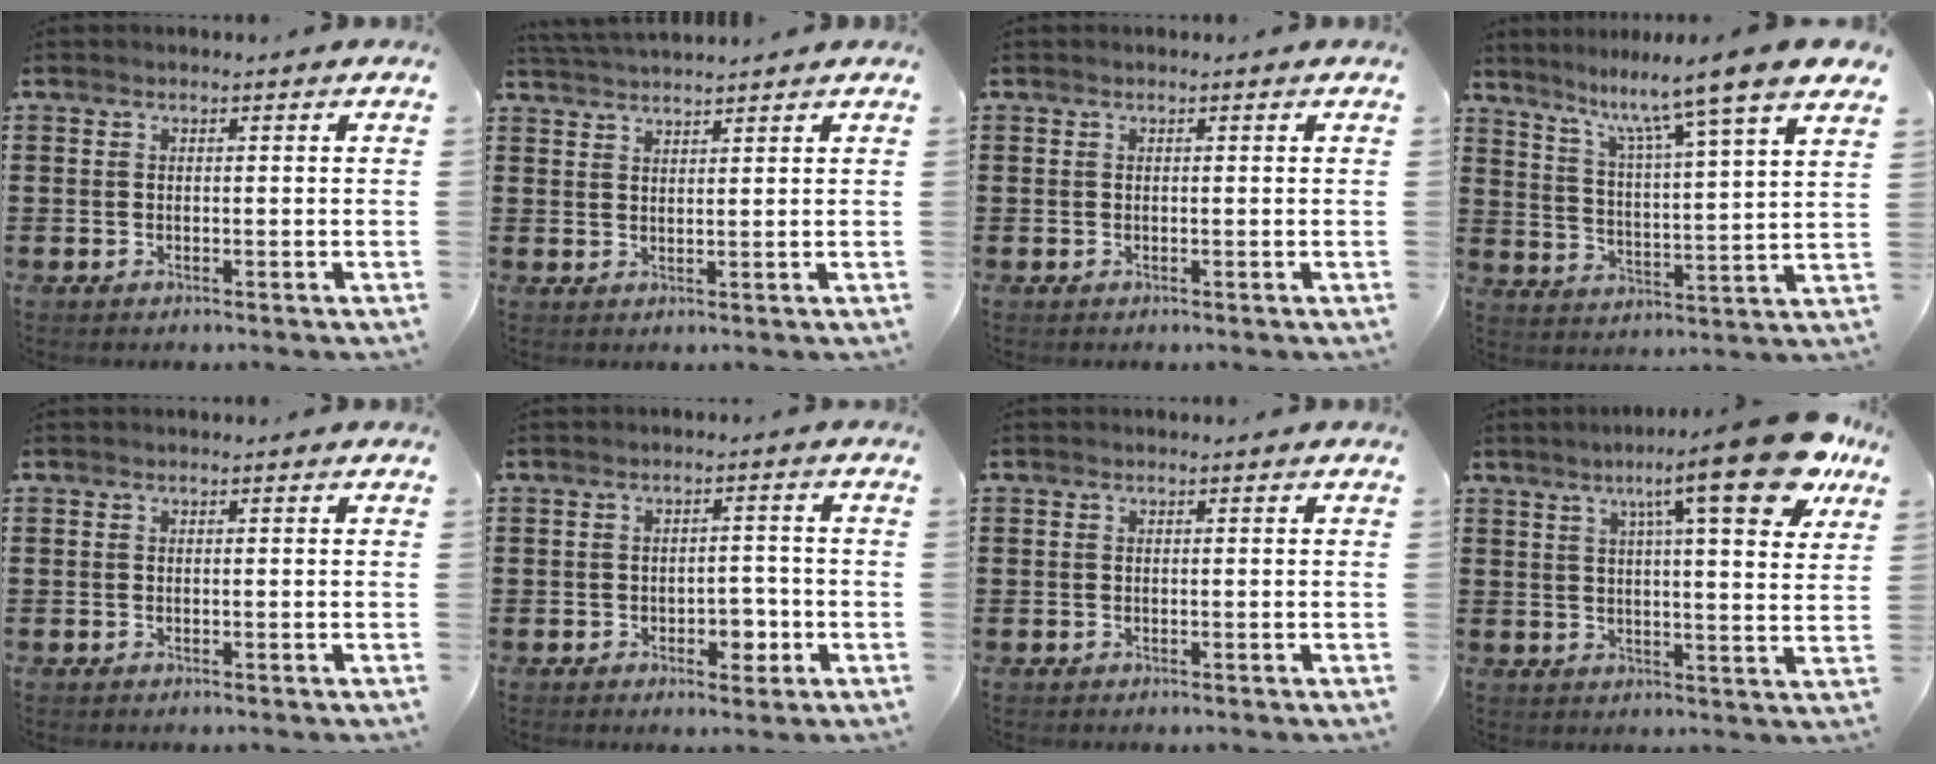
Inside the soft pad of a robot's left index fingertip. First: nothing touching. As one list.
[{"total": 2.4, "force": [2.3, -0.4, 0.1], "torque": [-0.007, -0.001, 0.046]}, {"total": 0.0}, {"total": 8.8, "force": [7.2, -1.4, 4.7], "torque": [-0.112, -0.057, 0.109]}, {"total": 0.0}, {"total": 3.6, "force": [-1.6, 2.2, 2.4], "torque": [-0.038, 0.002, -0.033]}, {"total": 0.0}, {"total": 14.7, "force": [9.1, 1.6, 11.4], "torque": [-0.178, -0.031, 0.136]}]